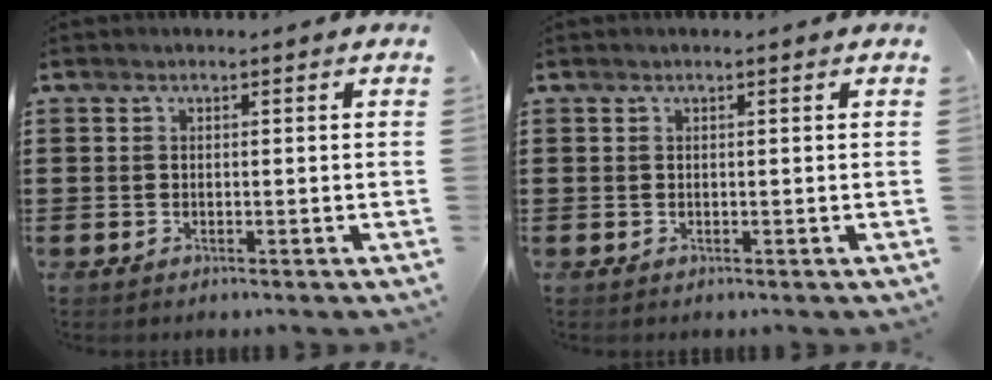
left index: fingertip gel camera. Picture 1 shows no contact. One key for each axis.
{"total": 0.0}